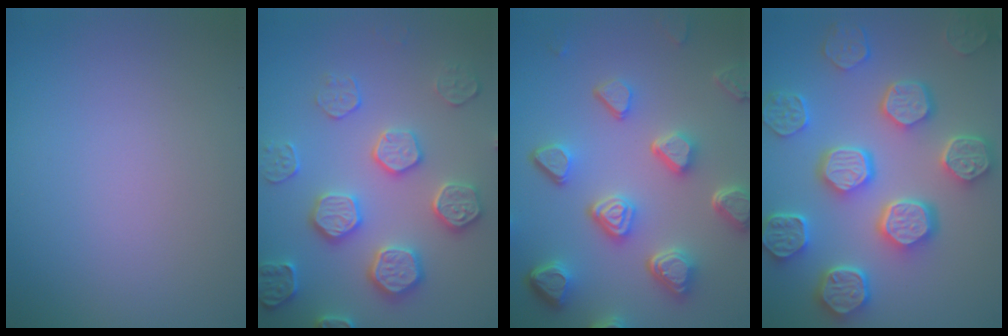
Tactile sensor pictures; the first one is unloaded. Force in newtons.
{"total": 4.8, "press": 4.5, "slide": 1.5}
{"total": 7.3, "press": 5.6, "slide": 4.7}
{"total": 8.0, "press": 6.4, "slide": 4.7}